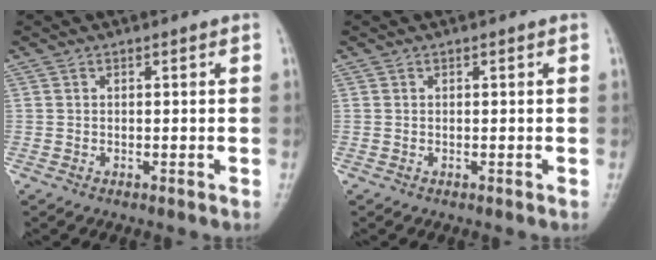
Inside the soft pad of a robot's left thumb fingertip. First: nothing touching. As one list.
[{"total": 0.0}]